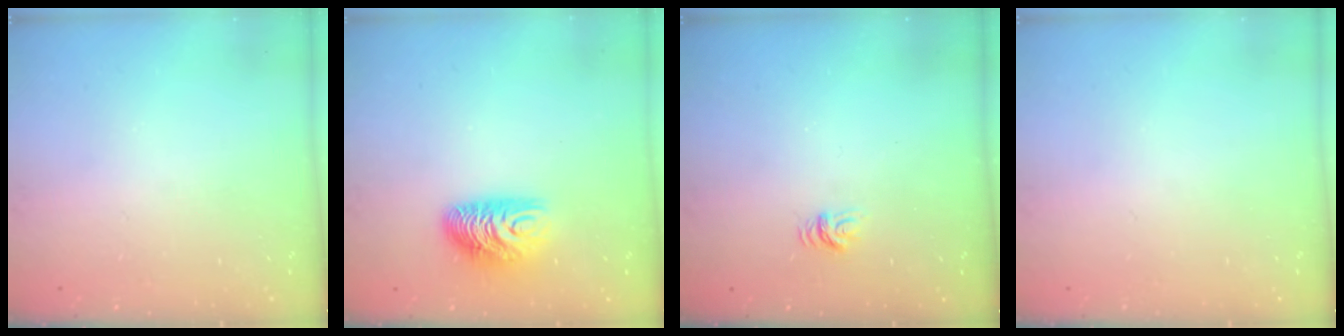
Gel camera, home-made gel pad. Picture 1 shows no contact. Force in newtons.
{"total": 8.8, "press": 8.8, "slide": 0.8}
{"total": 4.1, "press": 4.1, "slide": 0.1}
{"total": 0.0}